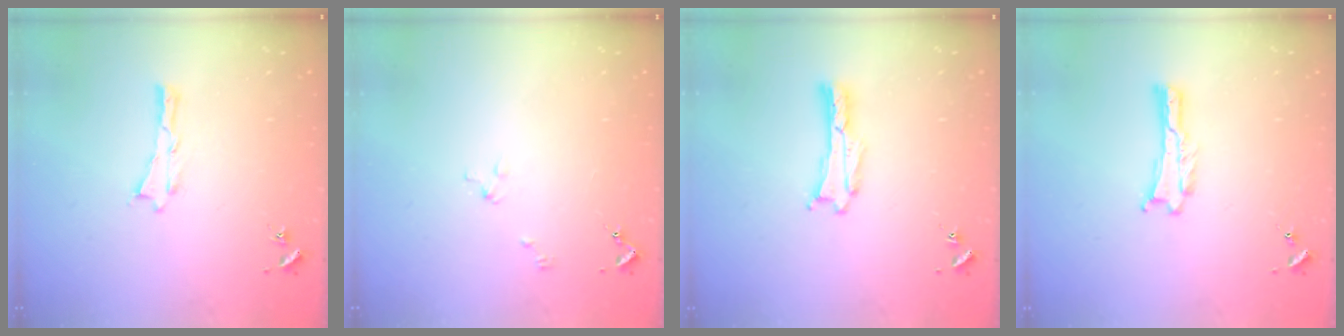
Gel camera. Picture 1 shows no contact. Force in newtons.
{"total": 2.0, "press": 2.0, "slide": 0.2}
{"total": 0.0}
{"total": 0.0}